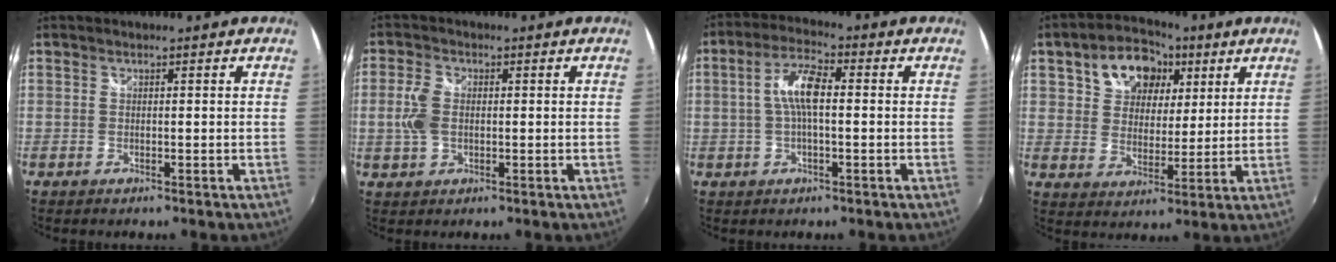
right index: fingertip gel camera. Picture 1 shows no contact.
{"total": 5.0, "force": [-0.1, 3.3, 3.8], "torque": [-0.084, 0.004, 0.000]}
{"total": 6.9, "force": [0.2, 2.0, 6.6], "torque": [-0.132, 0.015, 0.003]}
{"total": 12.7, "force": [6.0, 9.0, 6.8], "torque": [-0.137, 0.038, 0.104]}